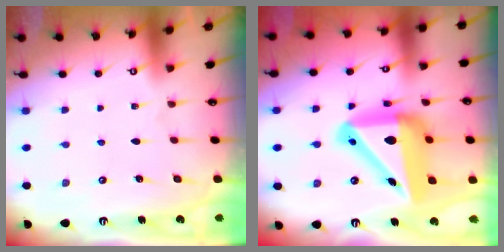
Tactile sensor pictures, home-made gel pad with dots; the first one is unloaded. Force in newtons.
{"total": 20.5, "press": 20.4, "slide": 2.5}